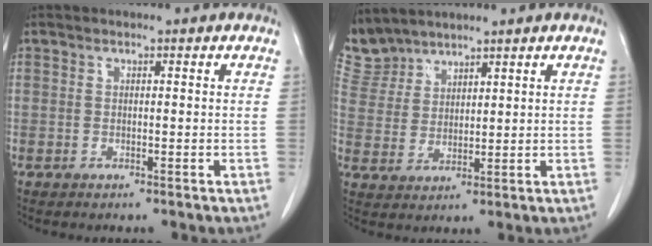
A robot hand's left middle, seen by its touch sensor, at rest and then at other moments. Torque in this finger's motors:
{"motor_torque": [0.13, -0.39, -0.02, -0.08]}